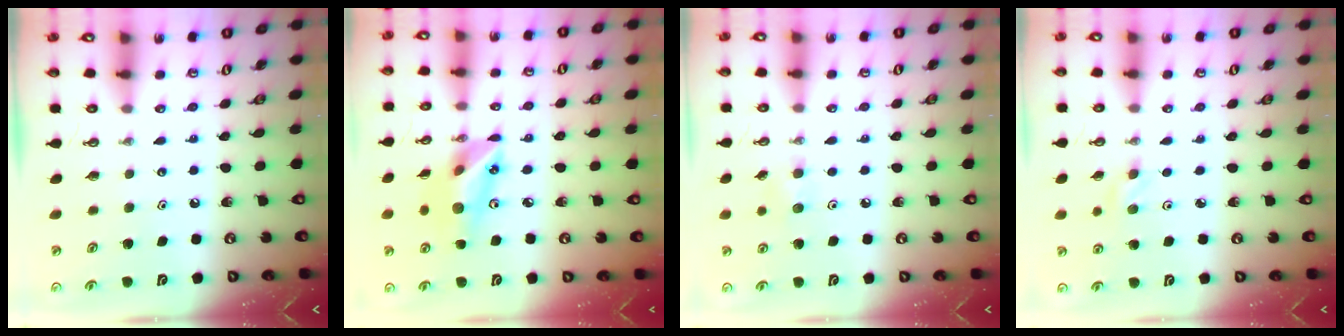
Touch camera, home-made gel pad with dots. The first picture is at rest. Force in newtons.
{"total": 15.7, "press": 15.3, "slide": 3.7}
{"total": 5.5, "press": 5.3, "slide": 1.3}
{"total": 3.0, "press": 2.6, "slide": 1.5}